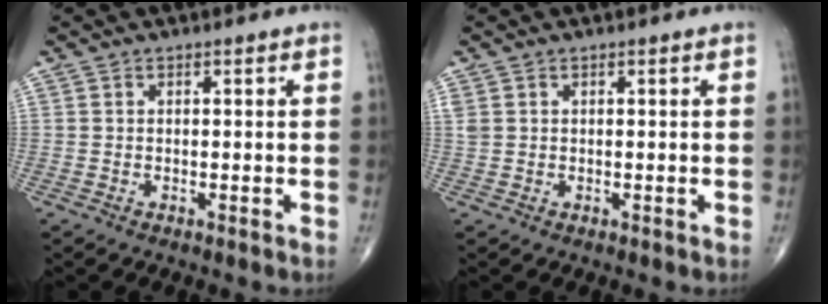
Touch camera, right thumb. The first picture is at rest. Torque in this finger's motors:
{"motor_torque": [0.28, 0.19, 0.30, 0.12, 0.00]}